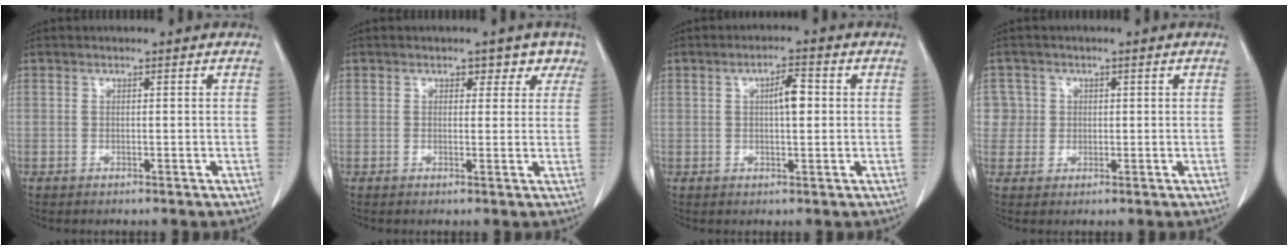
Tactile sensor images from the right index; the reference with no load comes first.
{"total": 3.2, "force": [1.9, 2.3, 1.1], "torque": [0.011, 0.004, 0.014]}
{"total": 3.9, "force": [0.6, 1.0, 3.7], "torque": [-0.062, 0.006, 0.009]}
{"total": 3.4, "force": [0.7, 3.3, -0.4], "torque": [0.027, 0.008, 0.010]}